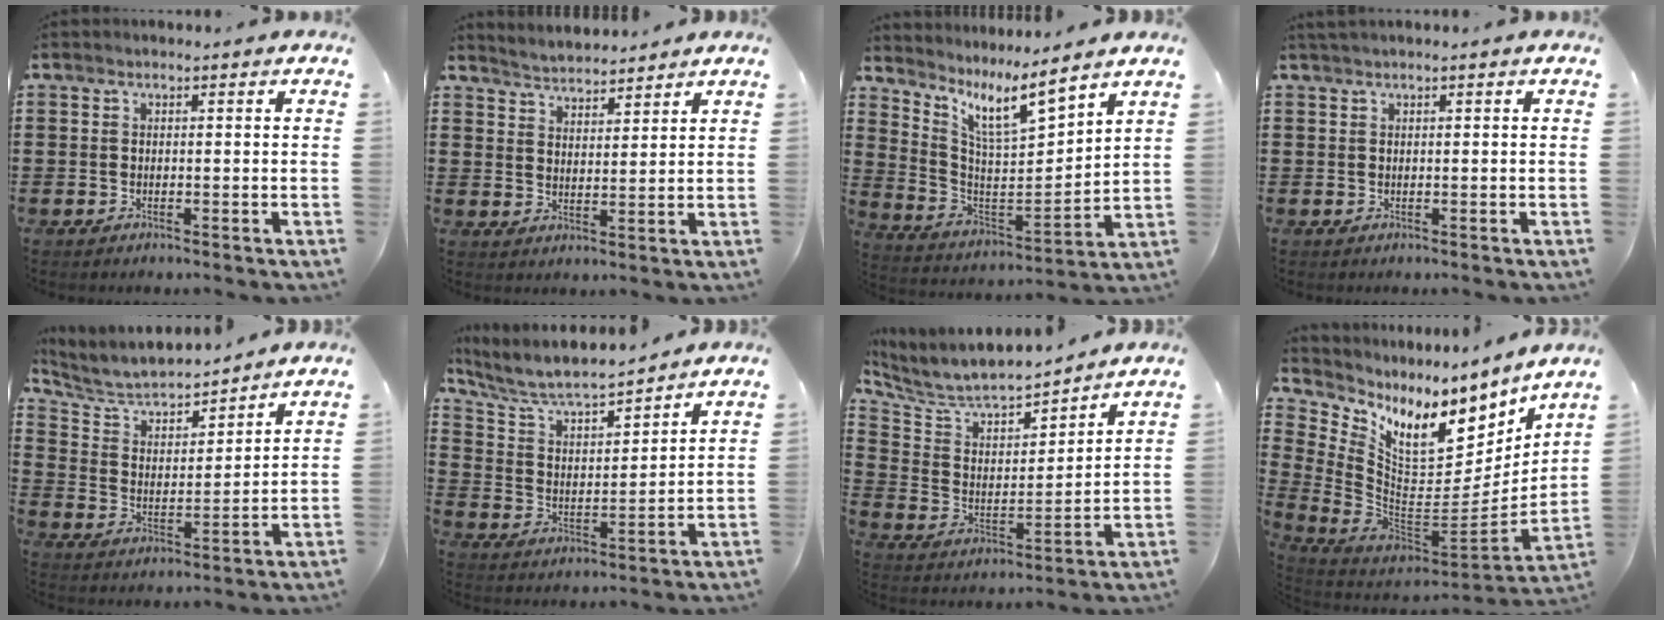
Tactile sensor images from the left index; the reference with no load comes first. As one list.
[{"total": 3.6, "force": [3.6, 0.0, -0.2], "torque": [-0.010, -0.014, 0.065]}, {"total": 8.5, "force": [6.8, 1.1, 5.1], "torque": [-0.126, -0.039, 0.113]}, {"total": 0.6, "force": [0.4, -0.1, 0.4], "torque": [-0.007, -0.001, 0.009]}, {"total": 5.8, "force": [5.2, 1.4, 1.9], "torque": [-0.064, -0.031, 0.086]}, {"total": 6.6, "force": [5.9, 1.1, 2.8], "torque": [-0.081, -0.034, 0.098]}, {"total": 6.5, "force": [5.9, 1.8, 2.0], "torque": [-0.073, -0.043, 0.098]}, {"total": 11.1, "force": [7.0, 5.3, 6.9], "torque": [-0.143, -0.059, 0.123]}]